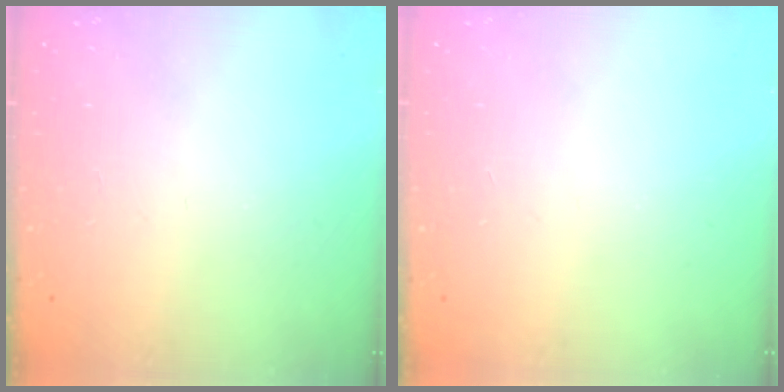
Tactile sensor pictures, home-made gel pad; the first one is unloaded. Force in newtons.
{"total": 0.0}